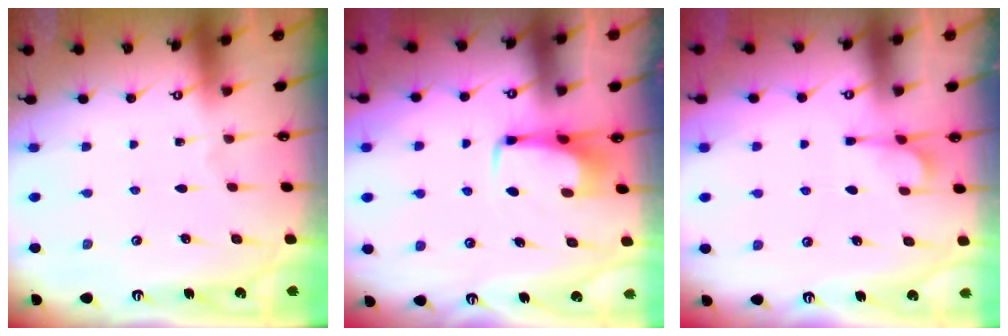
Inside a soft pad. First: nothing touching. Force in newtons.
{"total": 2.9, "press": 2.8, "slide": 0.4}
{"total": 1.8, "press": 1.4, "slide": 1.1}